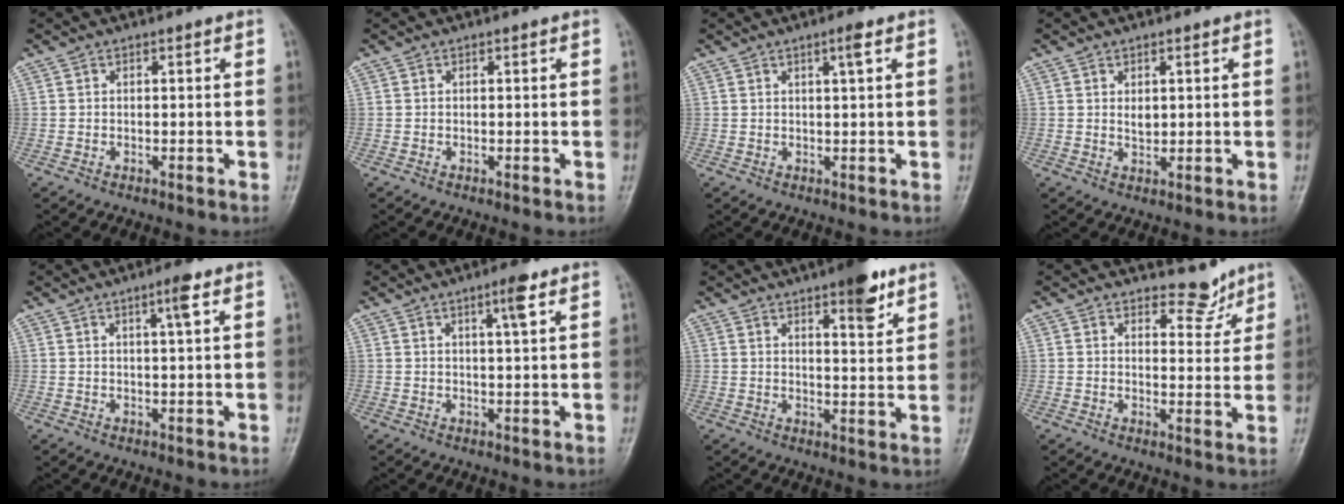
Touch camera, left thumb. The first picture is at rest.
{"total": 0.0}
{"total": 2.1, "force": [1.0, 0.0, 1.8], "torque": [-0.032, -0.003, 0.018]}
{"total": 2.5, "force": [0.8, 1.5, 1.9], "torque": [-0.023, -0.008, 0.015]}
{"total": 3.2, "force": [1.6, 0.1, 2.8], "torque": [-0.047, -0.004, 0.027]}
{"total": 3.8, "force": [2.1, 0.3, 3.2], "torque": [-0.052, -0.008, 0.034]}
{"total": 8.0, "force": [5.0, 2.2, 5.8], "torque": [-0.067, -0.028, 0.069]}
{"total": 4.7, "force": [4.1, 2.2, 1.0], "torque": [0.013, -0.035, 0.060]}